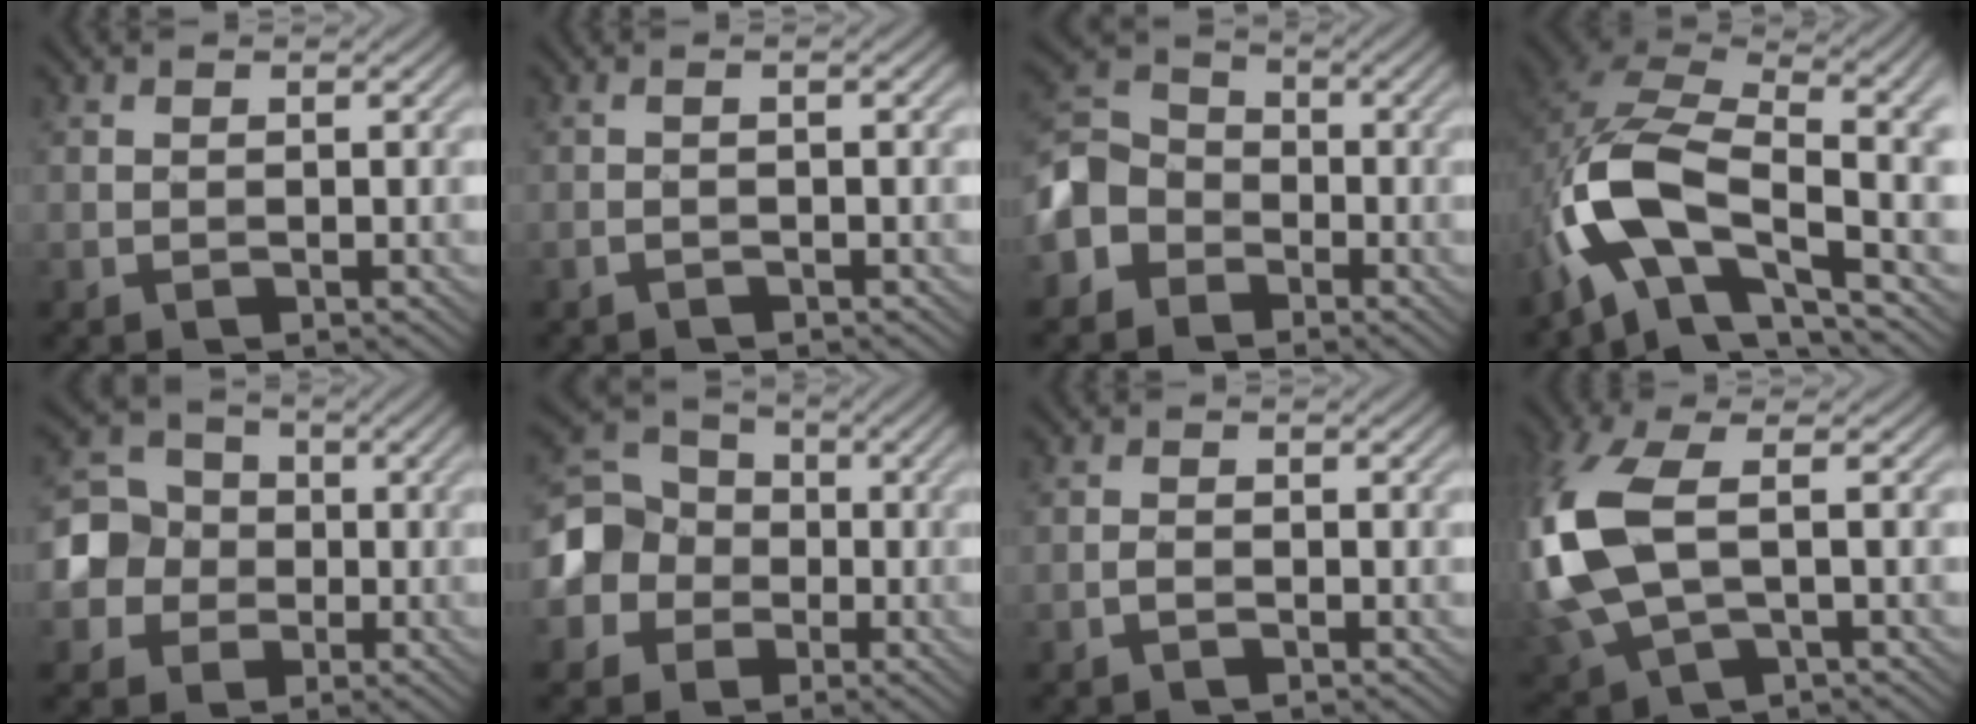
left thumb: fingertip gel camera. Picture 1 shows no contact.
{"total": 2.2, "force": [-0.1, 0.4, 2.2], "torque": [-0.032, 0.007, -0.012]}
{"total": 6.8, "force": [-3.3, 5.5, 2.3], "torque": [-0.061, 0.011, -0.094]}
{"total": 14.7, "force": [-3.5, 6.9, 12.5], "torque": [-0.233, -0.007, -0.066]}
{"total": 7.2, "force": [-1.0, 6.8, 2.2], "torque": [-0.059, 0.002, -0.045]}
{"total": 8.6, "force": [-1.6, 7.9, 3.0], "torque": [-0.085, -0.004, -0.064]}
{"total": 0.8, "force": [-0.6, 0.2, 0.6], "torque": [-0.012, 0.004, -0.013]}
{"total": 12.5, "force": [0.7, 6.2, 10.9], "torque": [-0.297, -0.002, 0.014]}